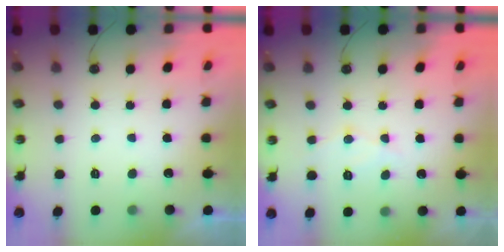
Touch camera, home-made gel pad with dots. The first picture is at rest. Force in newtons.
{"total": 7.4, "press": 7.4, "slide": 0.5}